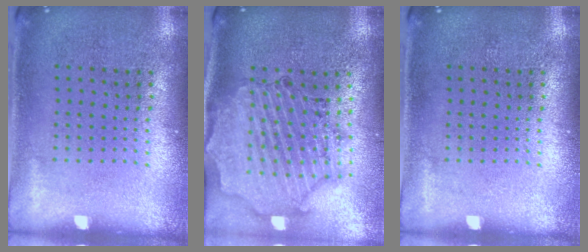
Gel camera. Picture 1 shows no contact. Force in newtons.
{"total": 1.9, "press": 1.8, "slide": 0.4}
{"total": 0.0}